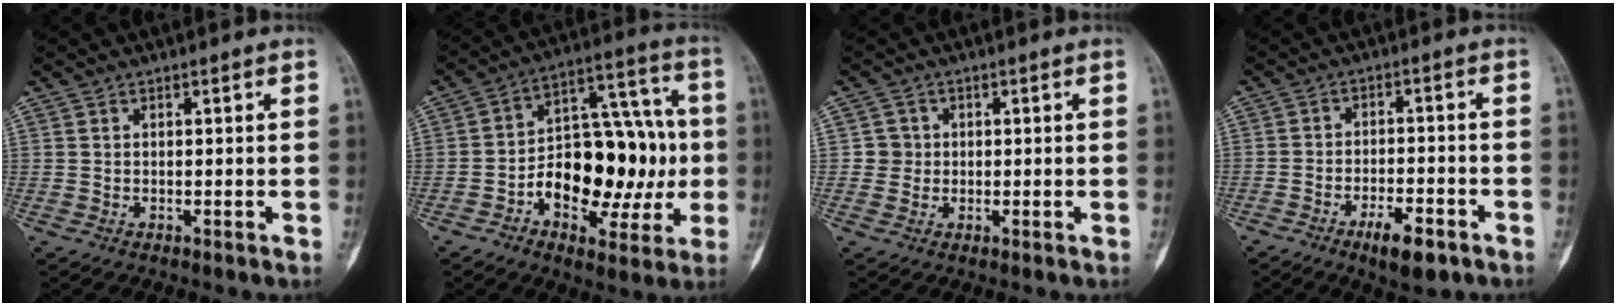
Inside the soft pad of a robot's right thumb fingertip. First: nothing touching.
{"total": 20.7, "force": [-3.1, 12.1, 16.5], "torque": [-0.202, 0.052, -0.041]}
{"total": 2.7, "force": [0.1, 2.7, 0.2], "torque": [0.018, 0.007, -0.002]}
{"total": 7.5, "force": [-4.6, 2.8, 5.2], "torque": [-0.079, 0.024, -0.069]}